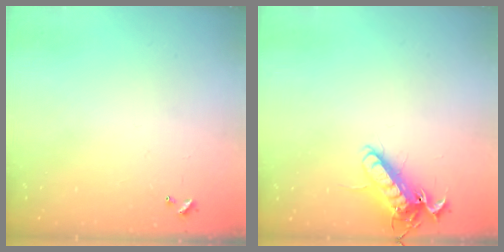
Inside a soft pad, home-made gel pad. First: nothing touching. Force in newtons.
{"total": 13.3, "press": 13.2, "slide": 1.8}